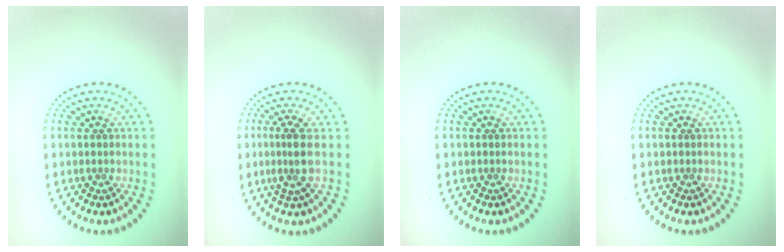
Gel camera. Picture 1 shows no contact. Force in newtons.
{"total": 2.5, "press": 1.8, "slide": 1.7}
{"total": 0.0}
{"total": 0.0}